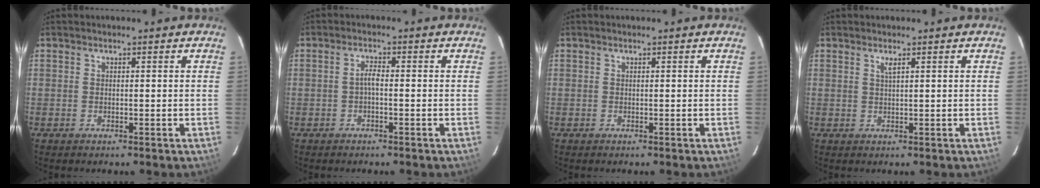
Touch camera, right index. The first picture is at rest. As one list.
[{"total": 1.6, "force": [-0.6, 0.4, 1.5], "torque": [-0.030, 0.007, -0.013]}, {"total": 0.0}, {"total": 1.1, "force": [0.6, 0.0, 0.9], "torque": [-0.018, 0.001, 0.012]}]